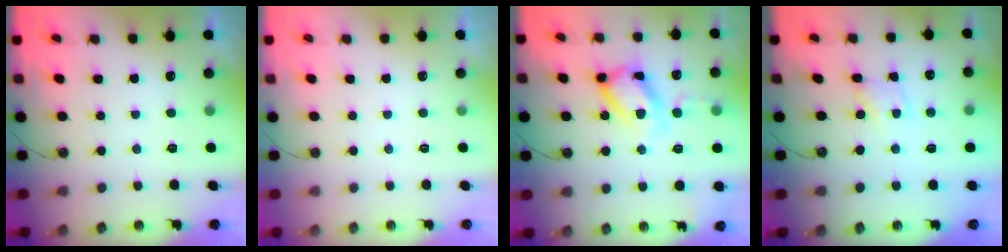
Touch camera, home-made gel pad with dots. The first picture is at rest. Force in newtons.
{"total": 0.0}
{"total": 15.8, "press": 15.7, "slide": 1.6}
{"total": 1.9, "press": 1.9, "slide": 0.2}